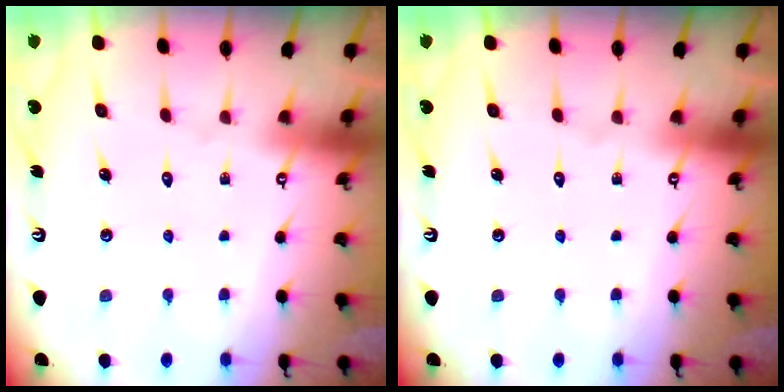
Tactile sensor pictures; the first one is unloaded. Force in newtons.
{"total": 0.0}